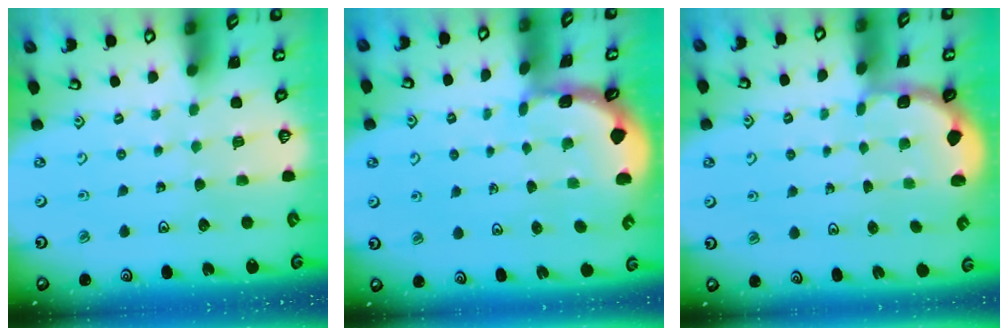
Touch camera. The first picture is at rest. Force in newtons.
{"total": 1.5, "press": 1.5, "slide": 0.1}
{"total": 1.9, "press": 1.8, "slide": 0.7}